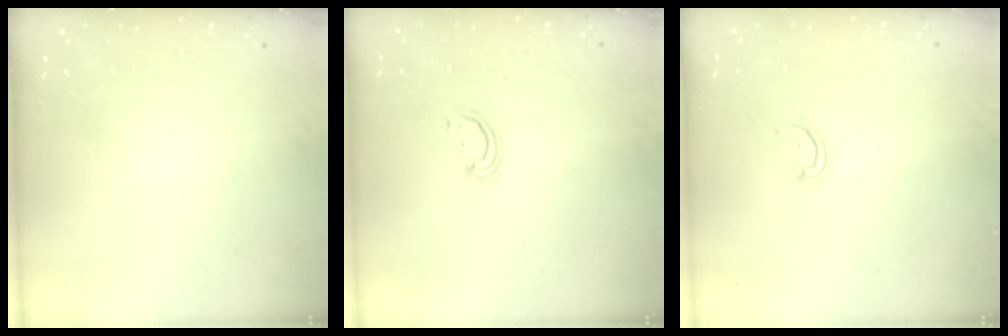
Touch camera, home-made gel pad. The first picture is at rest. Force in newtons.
{"total": 2.5, "press": 2.5, "slide": 0.2}
{"total": 3.3, "press": 3.3, "slide": 0.3}